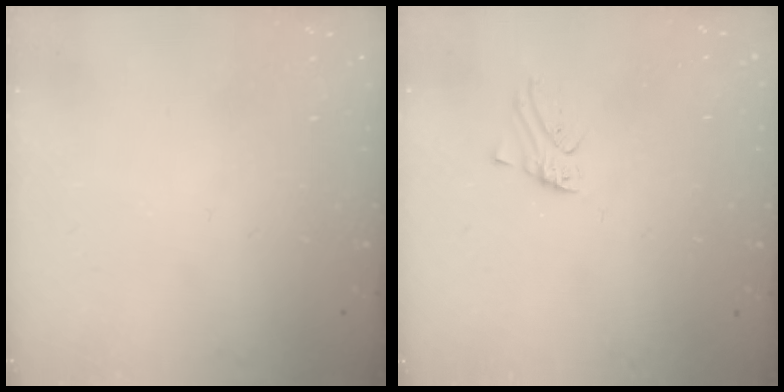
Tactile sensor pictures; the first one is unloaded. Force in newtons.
{"total": 0.0}